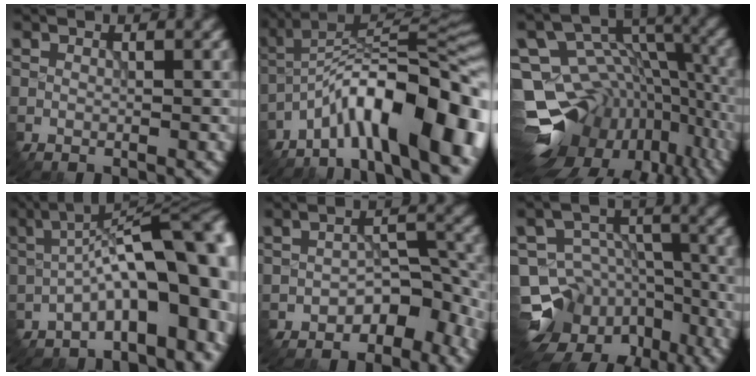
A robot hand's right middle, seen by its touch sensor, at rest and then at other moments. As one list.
[{"total": 12.8, "force": [-6.5, 3.5, 10.4], "torque": [-0.157, 0.017, -0.103]}, {"total": 15.7, "force": [-7.1, 11.5, 8.2], "torque": [-0.159, -0.003, -0.077]}, {"total": 15.9, "force": [-2.6, 6.2, 14.4], "torque": [-0.196, 0.016, -0.026]}, {"total": 4.8, "force": [-2.8, 2.7, 2.8], "torque": [-0.028, 0.006, -0.046]}, {"total": 12.6, "force": [-9.0, 8.4, 3.0], "torque": [-0.061, 0.000, -0.117]}]